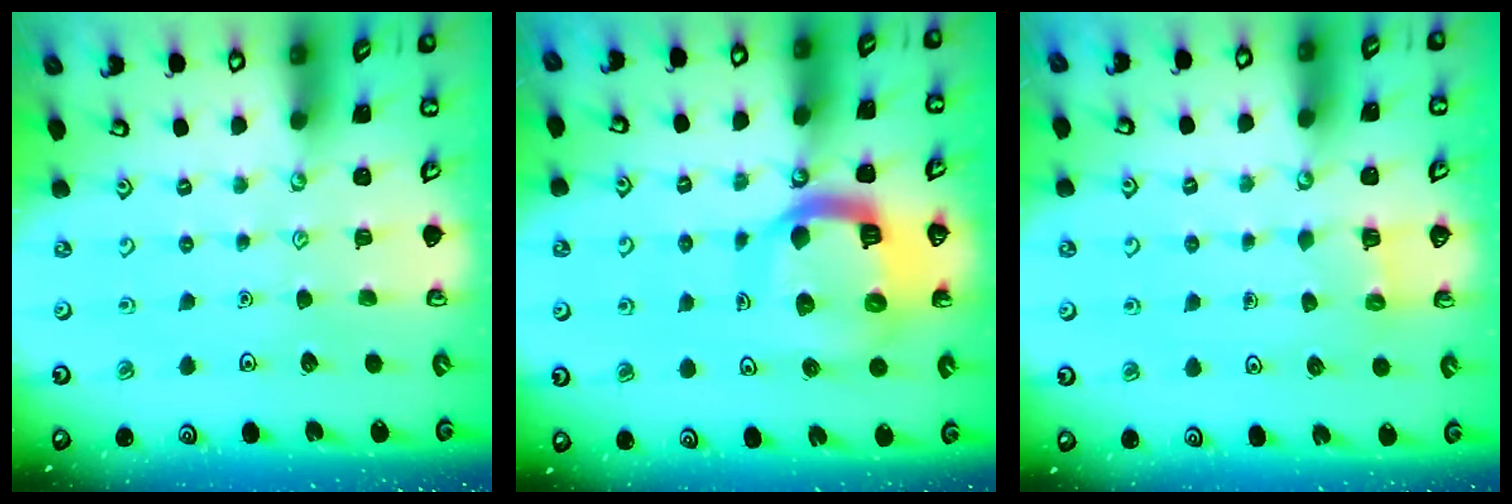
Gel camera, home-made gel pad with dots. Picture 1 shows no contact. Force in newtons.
{"total": 15.5, "press": 15.4, "slide": 1.9}
{"total": 3.8, "press": 3.8, "slide": 0.1}